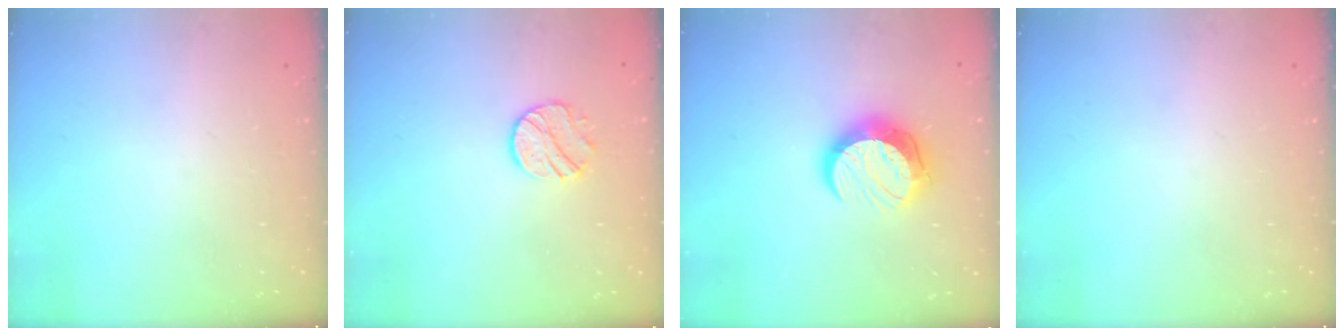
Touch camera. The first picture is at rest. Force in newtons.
{"total": 8.6, "press": 8.5, "slide": 0.1}
{"total": 11.5, "press": 11.5, "slide": 0.9}
{"total": 0.0}